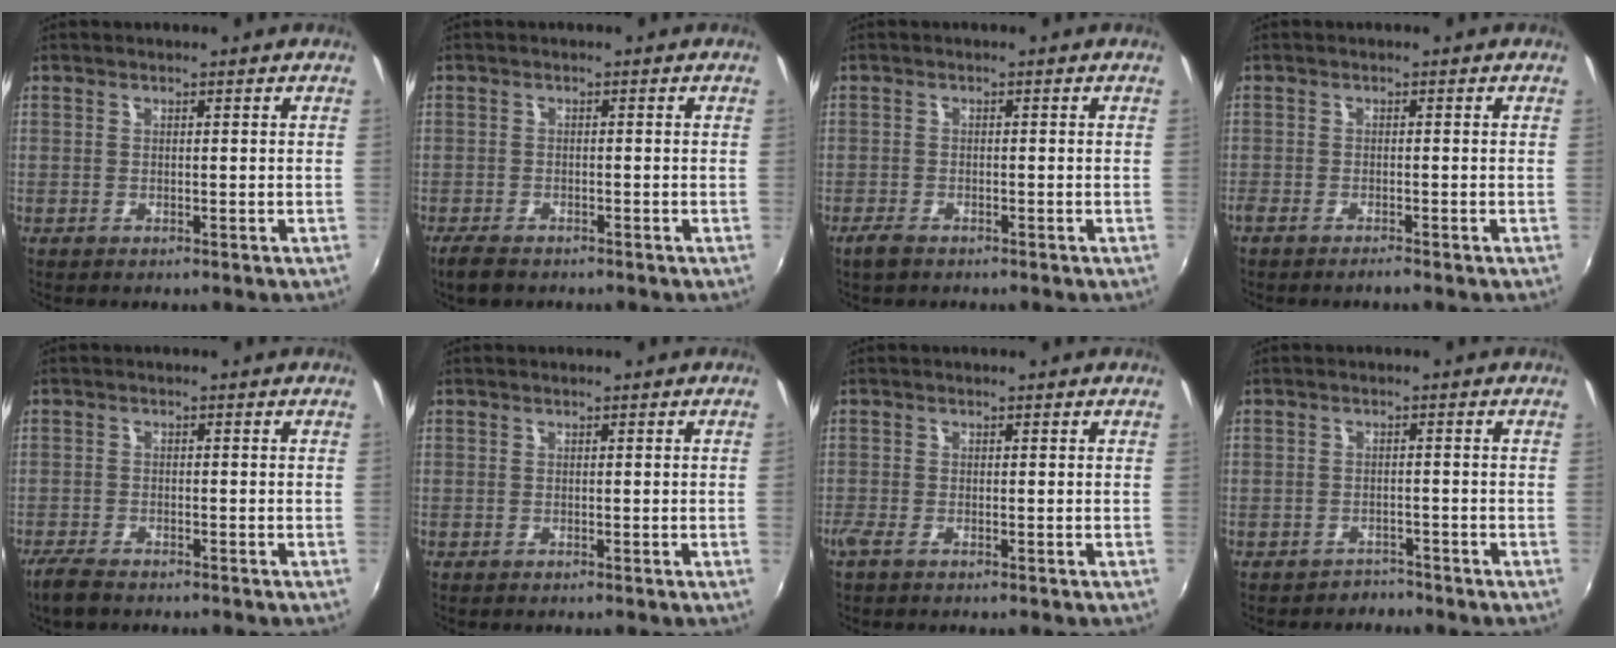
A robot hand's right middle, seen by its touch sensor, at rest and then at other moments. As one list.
[{"total": 3.6, "force": [-2.8, 1.3, 1.8], "torque": [-0.048, -0.010, -0.054]}, {"total": 2.4, "force": [-1.9, 0.9, 1.3], "torque": [-0.034, -0.004, -0.037]}, {"total": 1.8, "force": [-1.6, -0.1, 0.7], "torque": [-0.020, -0.008, -0.031]}, {"total": 4.2, "force": [-3.5, 1.1, 2.0], "torque": [-0.058, -0.012, -0.069]}, {"total": 0.5, "force": [0.1, -0.3, 0.5], "torque": [-0.002, -0.005, 0.000]}, {"total": 1.4, "force": [-0.9, -0.1, 1.1], "torque": [-0.025, -0.007, -0.021]}, {"total": 2.4, "force": [-2.0, 1.1, -0.5], "torque": [0.006, 0.010, -0.031]}]